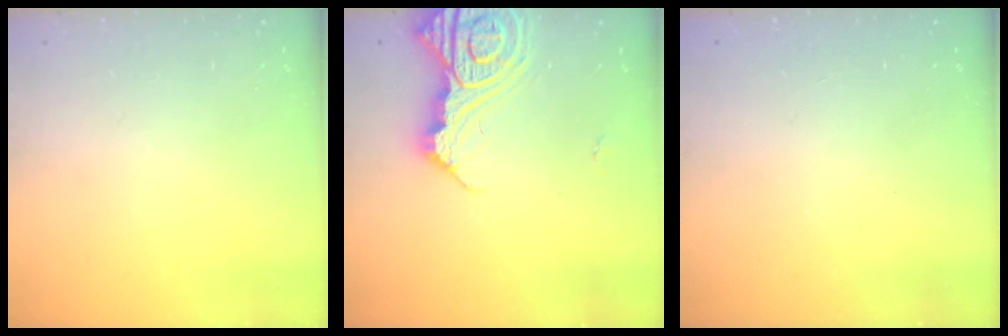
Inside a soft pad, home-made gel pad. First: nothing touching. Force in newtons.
{"total": 15.5, "press": 15.4, "slide": 1.7}
{"total": 0.0}